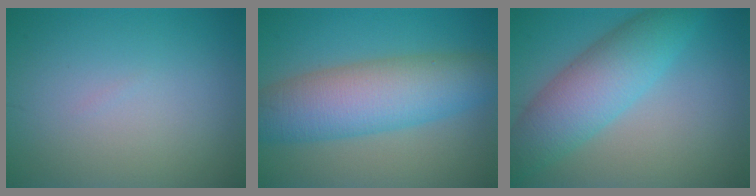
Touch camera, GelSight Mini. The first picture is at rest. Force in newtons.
{"total": 8.3, "press": 8.3, "slide": 0.1}
{"total": 6.5, "press": 6.5, "slide": 0.1}